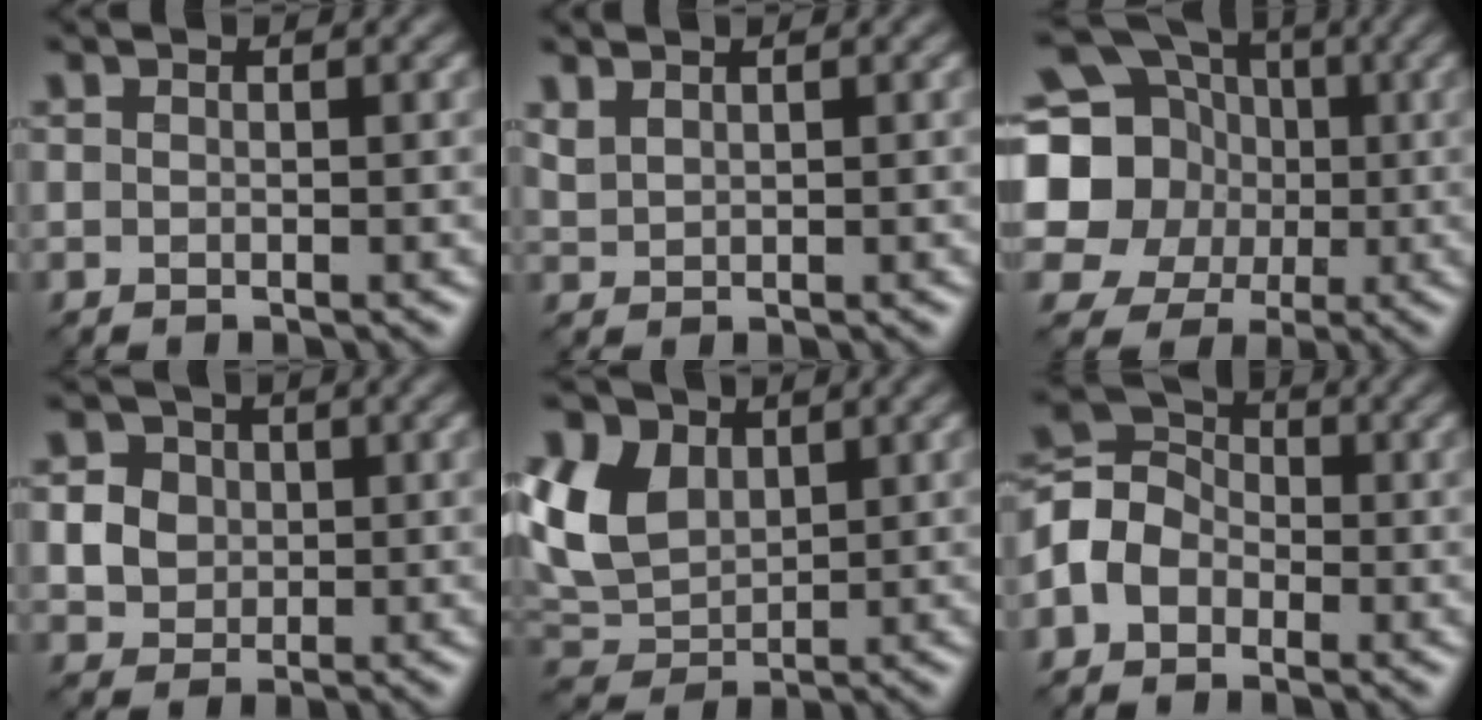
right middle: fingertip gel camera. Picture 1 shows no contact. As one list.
[{"total": 1.1, "force": [0.9, 0.4, 0.3], "torque": [-0.014, -0.001, 0.027]}, {"total": 15.8, "force": [1.8, 14.4, 6.1], "torque": [-0.153, 0.035, -0.010]}, {"total": 2.8, "force": [0.2, 2.6, 0.9], "torque": [-0.019, 0.000, 0.006]}, {"total": 7.5, "force": [2.7, 5.3, 4.6], "torque": [-0.131, 0.021, 0.048]}, {"total": 4.4, "force": [-1.3, 3.7, 2.1], "torque": [-0.041, 0.013, -0.039]}]